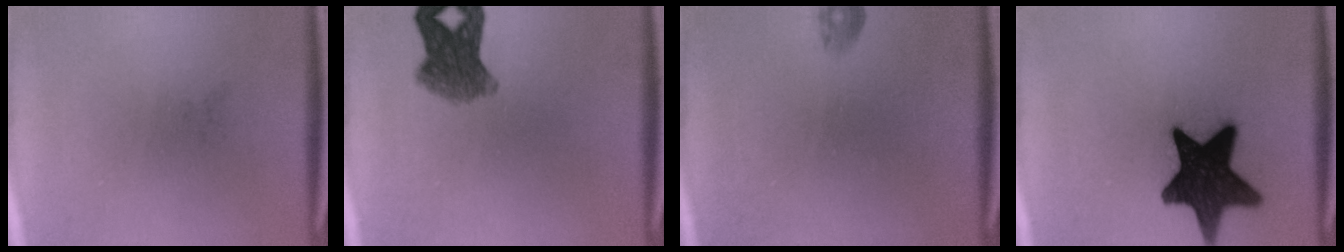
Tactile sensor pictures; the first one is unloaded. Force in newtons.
{"total": 6.5}
{"total": 0.9}
{"total": 16.1}